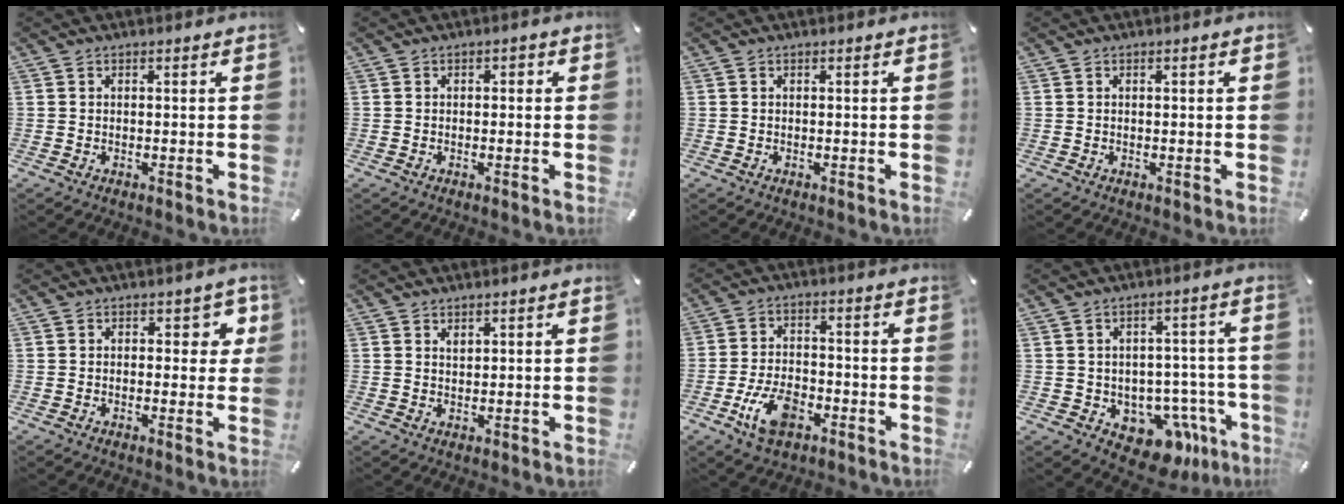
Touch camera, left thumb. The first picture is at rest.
{"total": 1.1, "force": [-0.4, 0.7, 0.8], "torque": [-0.015, 0.006, -0.010]}
{"total": 0.0}
{"total": 0.8, "force": [0.0, 0.1, 0.8], "torque": [-0.015, -0.001, 0.001]}
{"total": 4.4, "force": [1.2, 2.7, 3.4], "torque": [-0.029, -0.004, 0.012]}
{"total": 1.4, "force": [1.0, 0.8, 0.6], "torque": [-0.004, -0.002, 0.017]}
{"total": 9.9, "force": [-4.7, 5.5, 6.7], "torque": [-0.138, 0.017, -0.083]}
{"total": 11.7, "force": [-5.8, 7.9, 6.3], "torque": [-0.058, 0.027, -0.085]}